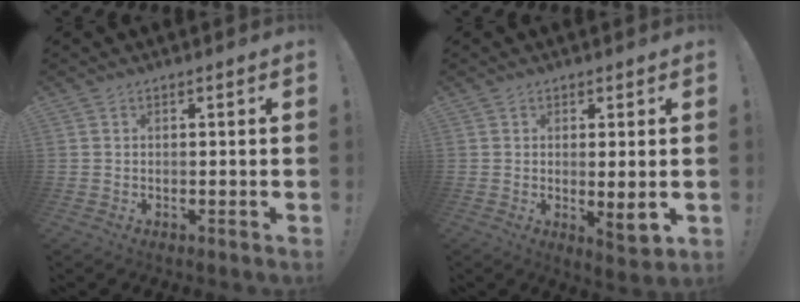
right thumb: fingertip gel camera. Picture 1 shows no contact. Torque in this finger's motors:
{"motor_torque": [0.00, 0.08, 0.21, 0.00, -0.06]}